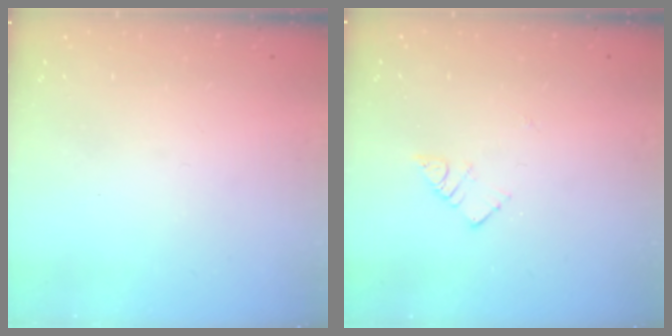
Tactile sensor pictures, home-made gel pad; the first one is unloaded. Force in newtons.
{"total": 4.6, "press": 4.6, "slide": 0.2}